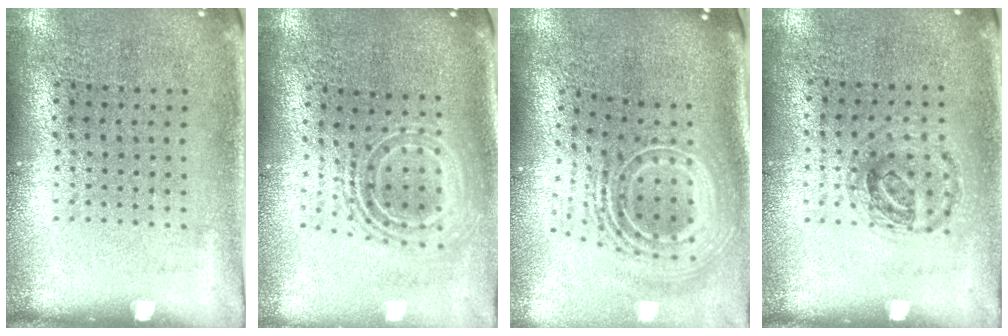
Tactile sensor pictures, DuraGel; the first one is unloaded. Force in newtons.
{"total": 2.1, "press": 1.5, "slide": 1.4}
{"total": 2.8, "press": 1.9, "slide": 2.1}
{"total": 0.9, "press": 0.8, "slide": 0.3}